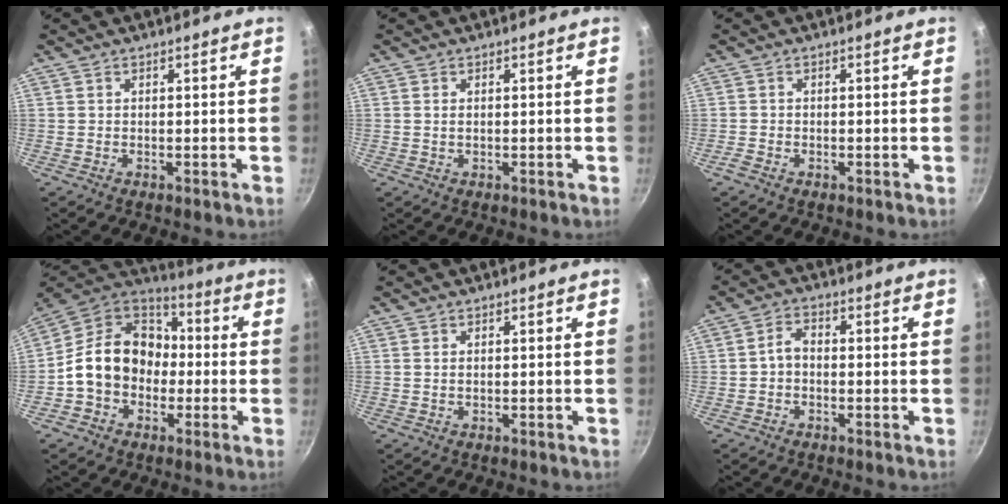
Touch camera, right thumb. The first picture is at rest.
{"total": 0.8, "force": [0.1, 0.4, 0.6], "torque": [-0.012, 0.001, 0.001]}
{"total": 1.3, "force": [-0.9, 0.7, 0.6], "torque": [-0.021, 0.003, -0.022]}
{"total": 16.9, "force": [-1.6, 13.6, 9.8], "torque": [-0.133, 0.052, -0.042]}
{"total": 0.6, "force": [0.1, 0.3, 0.5], "torque": [-0.009, 0.001, 0.002]}
{"total": 3.3, "force": [-0.7, 2.3, 2.3], "torque": [-0.039, 0.021, -0.020]}